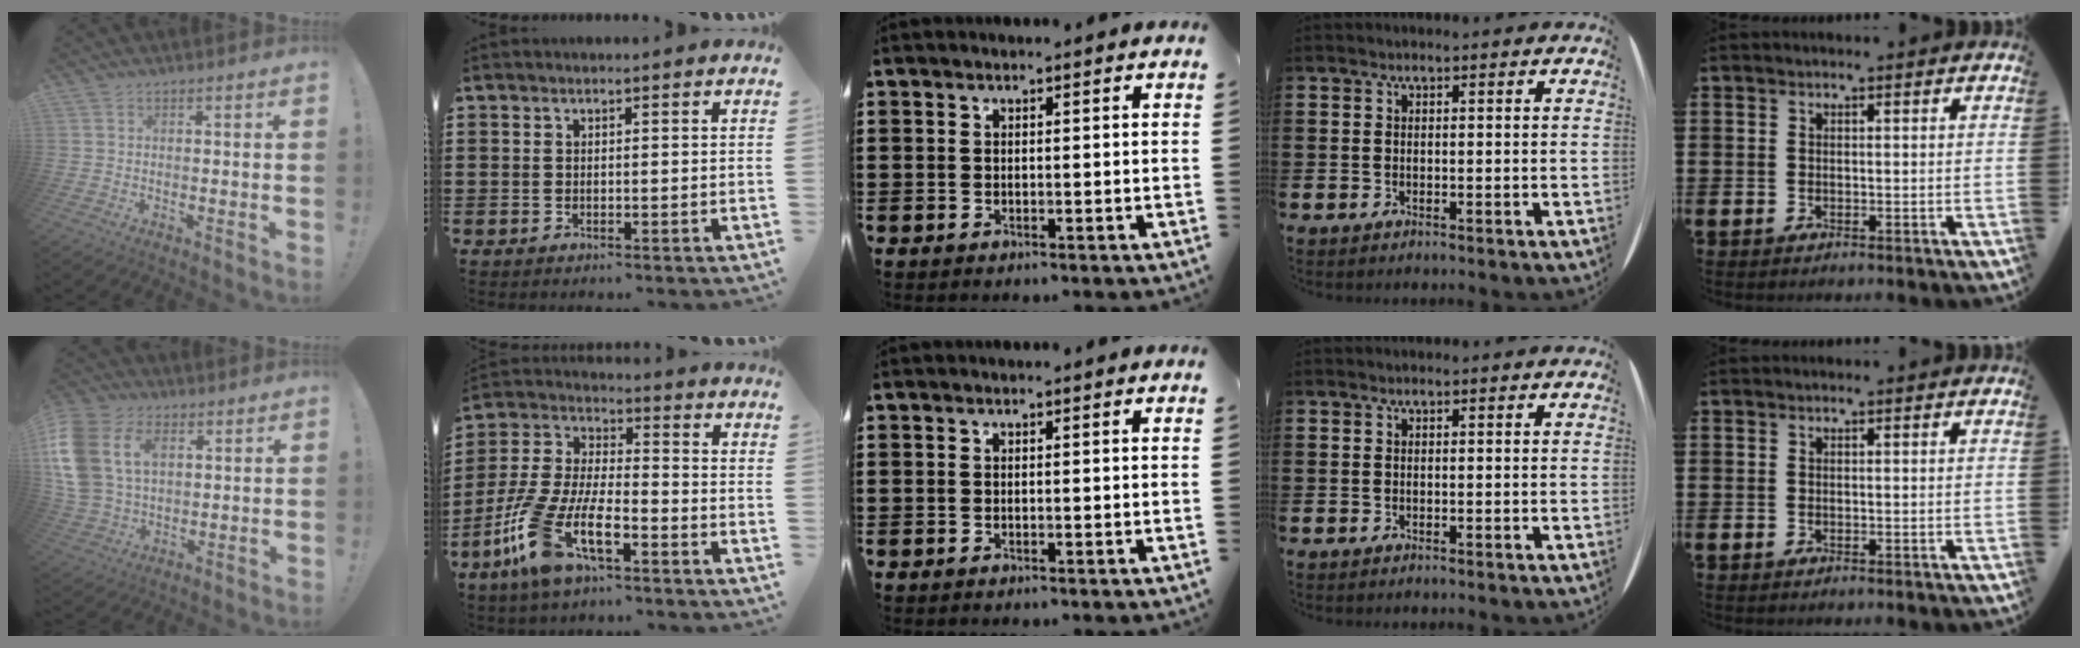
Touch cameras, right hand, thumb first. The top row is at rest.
{"thumb": {"total": 17.5, "force": [5.4, 12.3, 11.2], "torque": [-0.231, -0.009, 0.103]}, "index": {"total": 11.9, "force": [-6.5, 4.1, 9.1], "torque": [-0.231, -0.014, -0.135]}}